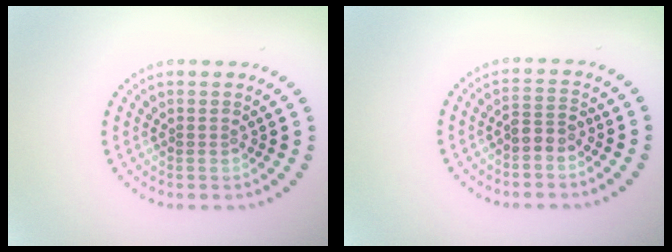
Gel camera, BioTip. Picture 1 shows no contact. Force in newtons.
{"total": 1.8, "press": 1.5, "slide": 0.9}